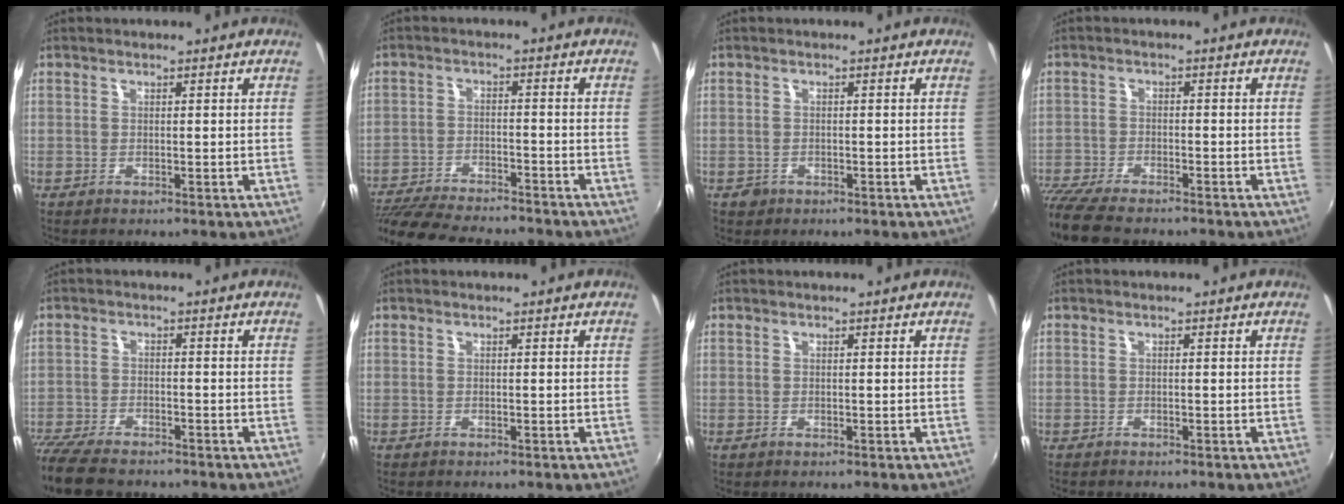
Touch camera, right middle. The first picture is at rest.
{"total": 16.8, "force": [-14.8, 3.1, 7.3], "torque": [-0.157, -0.025, -0.236]}
{"total": 1.5, "force": [-0.8, 1.3, 0.3], "torque": [-0.009, -0.003, -0.012]}
{"total": 10.2, "force": [-8.9, 2.3, 4.6], "torque": [-0.121, -0.041, -0.160]}
{"total": 11.0, "force": [-9.3, 3.1, 4.8], "torque": [-0.129, -0.037, -0.169]}
{"total": 0.0}
{"total": 0.0}
{"total": 1.0, "force": [-0.9, 0.1, 0.3], "torque": [-0.007, -0.007, -0.016]}